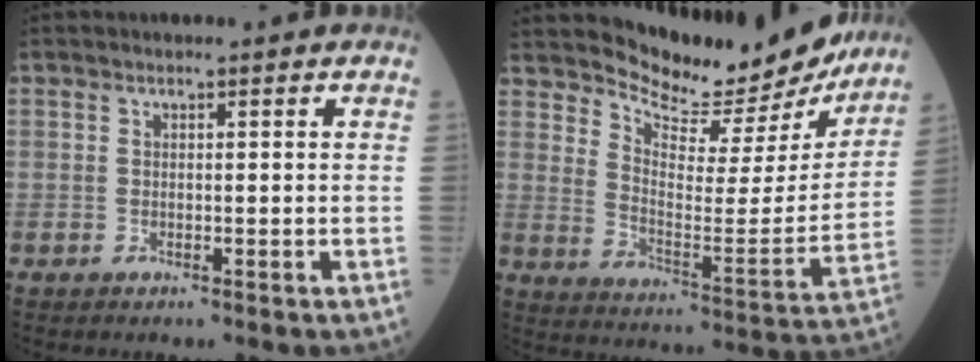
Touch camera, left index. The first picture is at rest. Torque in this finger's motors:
{"motor_torque": [0.88, -1.26, 0.11, 0.10]}